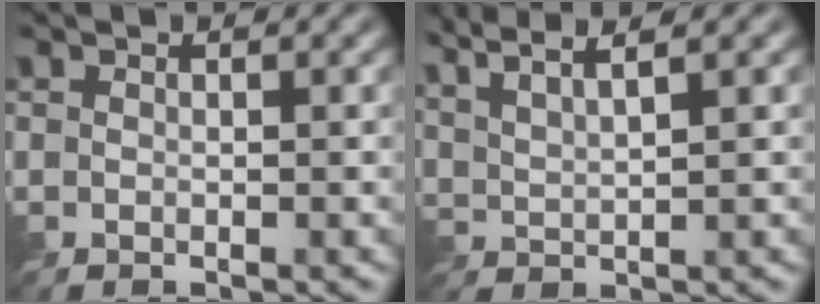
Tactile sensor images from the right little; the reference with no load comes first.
{"total": 5.7, "force": [4.1, 1.4, 3.6], "torque": [-0.057, 0.026, 0.048]}